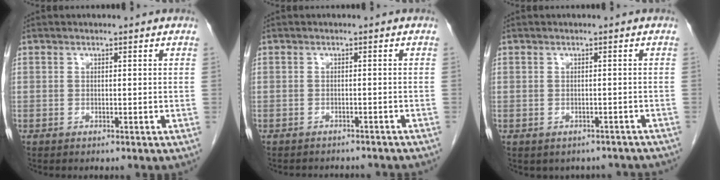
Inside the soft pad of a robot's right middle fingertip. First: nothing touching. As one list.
[{"total": 6.7, "force": [-6.1, 1.8, 1.9], "torque": [-0.021, 0.000, -0.067]}, {"total": 5.6, "force": [-4.7, 2.8, 1.1], "torque": [-0.009, 0.012, -0.046]}]